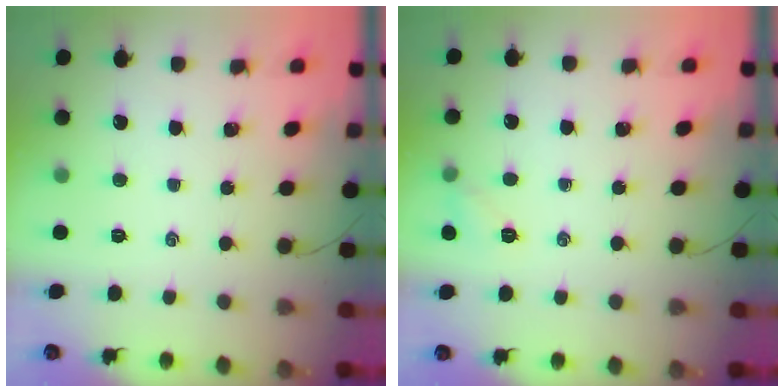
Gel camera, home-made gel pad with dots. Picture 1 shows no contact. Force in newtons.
{"total": 5.7, "press": 5.5, "slide": 1.5}